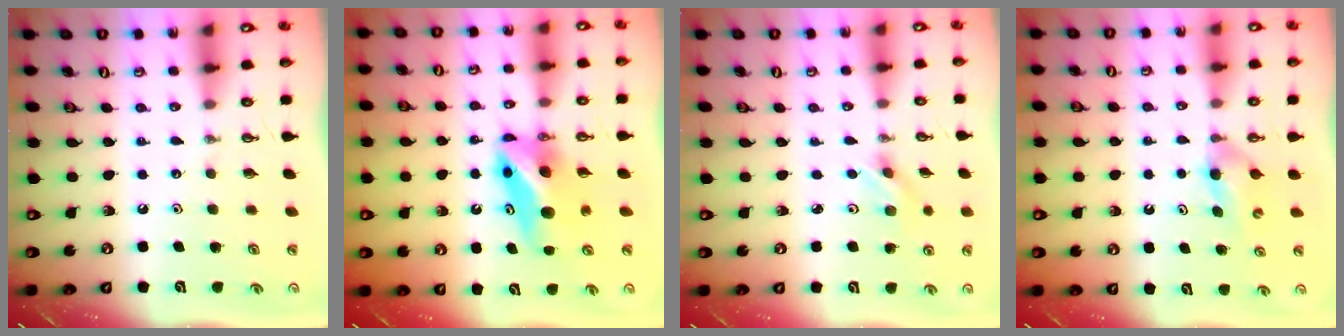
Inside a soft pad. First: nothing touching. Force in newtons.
{"total": 9.5, "press": 8.3, "slide": 4.4}
{"total": 2.0, "press": 1.9, "slide": 0.6}
{"total": 4.2, "press": 3.8, "slide": 1.8}